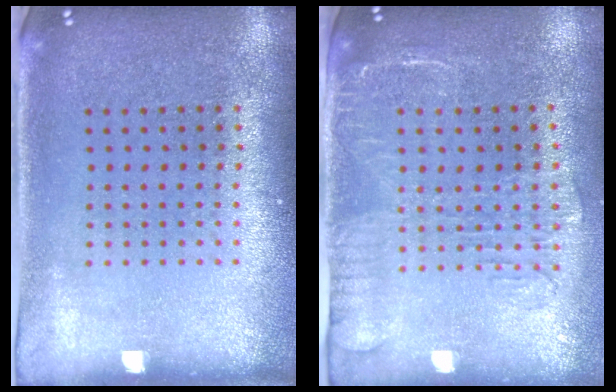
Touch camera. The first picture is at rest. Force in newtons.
{"total": 2.0, "press": 1.7, "slide": 1.0}